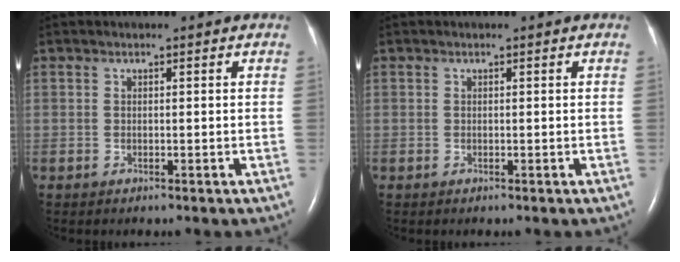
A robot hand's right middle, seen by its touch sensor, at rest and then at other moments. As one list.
[{"total": 0.0}]